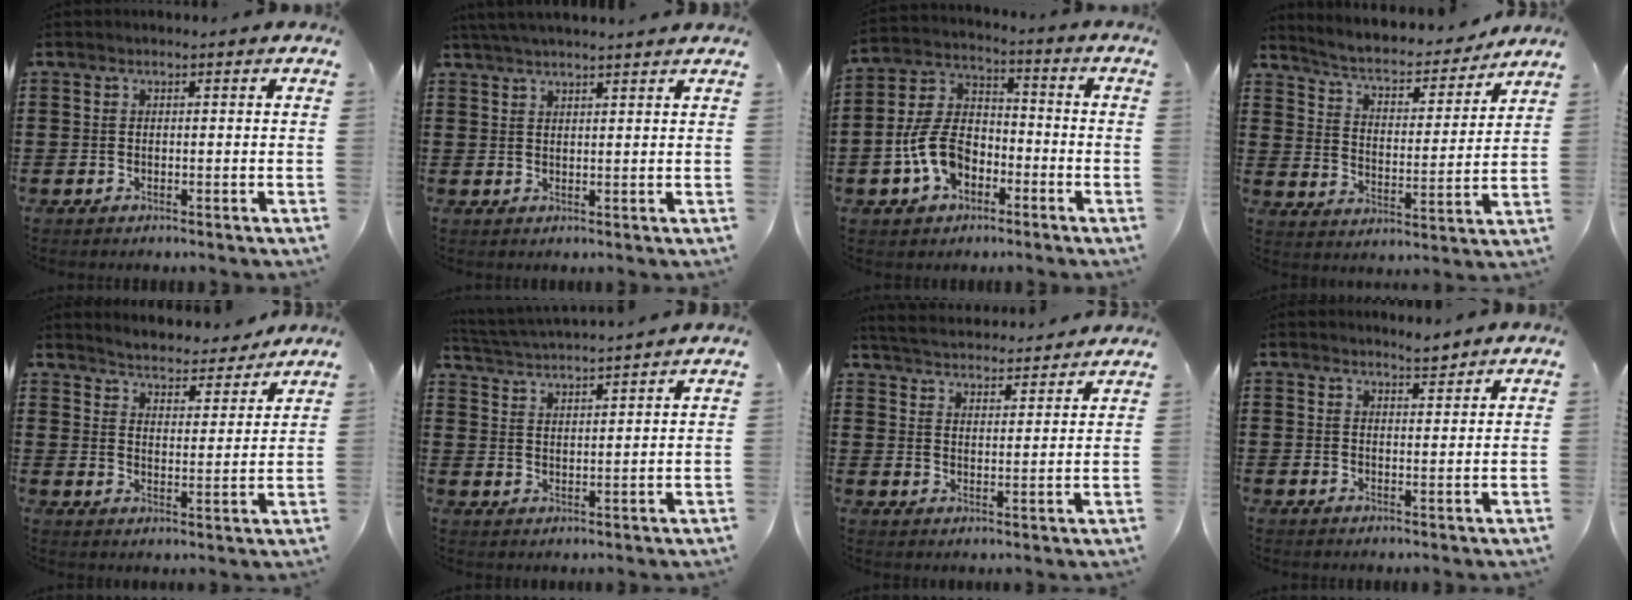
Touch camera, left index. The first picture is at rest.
{"total": 2.8, "force": [2.6, -0.6, 0.6], "torque": [-0.017, -0.002, 0.050]}
{"total": 9.5, "force": [-3.7, 6.1, 6.2], "torque": [-0.162, 0.011, -0.076]}
{"total": 5.1, "force": [4.4, 1.0, 2.2], "torque": [-0.066, -0.032, 0.068]}
{"total": 4.6, "force": [4.6, -0.2, 0.0], "torque": [-0.025, -0.034, 0.077]}
{"total": 3.7, "force": [3.6, -0.7, 0.3], "torque": [-0.022, -0.024, 0.061]}
{"total": 4.0, "force": [4.0, -0.1, 0.2], "torque": [-0.024, -0.028, 0.067]}
{"total": 2.7, "force": [2.6, 0.2, 0.6], "torque": [-0.018, -0.002, 0.050]}